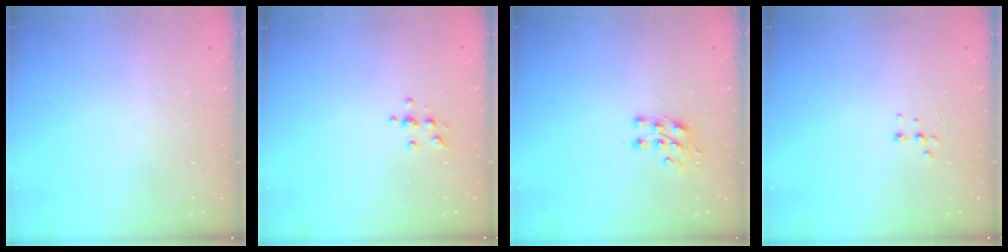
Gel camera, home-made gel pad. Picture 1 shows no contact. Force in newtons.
{"total": 3.8, "press": 3.7, "slide": 0.5}
{"total": 7.1, "press": 7.1, "slide": 0.8}
{"total": 3.4, "press": 3.3, "slide": 0.6}